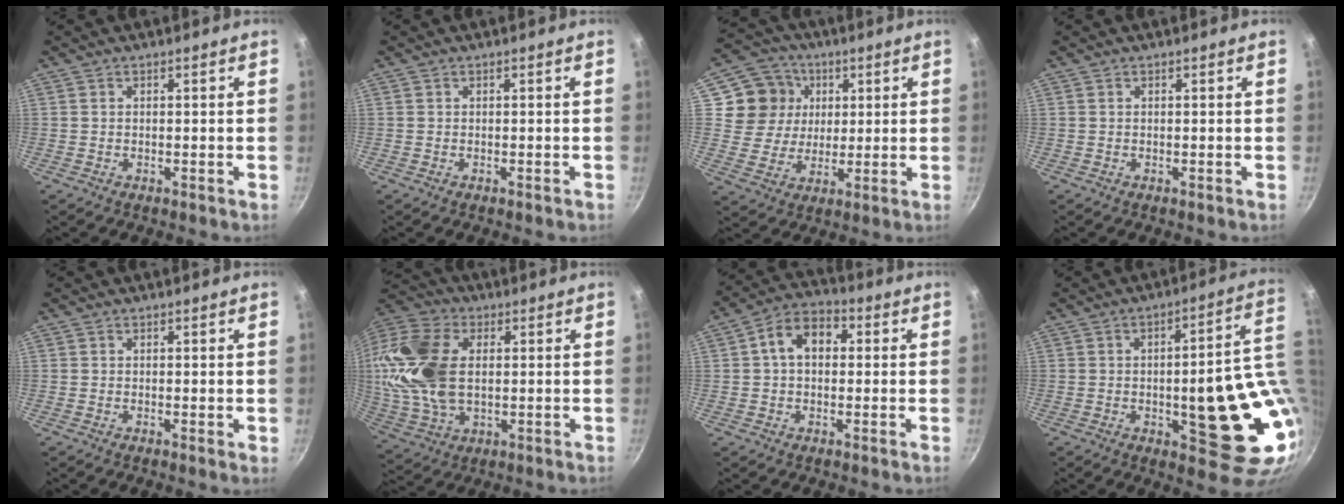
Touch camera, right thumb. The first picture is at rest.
{"total": 0.0}
{"total": 11.2, "force": [3.4, 10.1, 3.5], "torque": [-0.035, -0.003, 0.055]}
{"total": 0.0}
{"total": 0.6, "force": [0.1, 0.2, 0.6], "torque": [-0.010, -0.004, -0.002]}
{"total": 19.9, "force": [2.3, 12.7, 15.1], "torque": [-0.301, 0.010, 0.041]}
{"total": 8.7, "force": [1.3, 6.1, 6.0], "torque": [-0.069, 0.025, 0.005]}
{"total": 19.0, "force": [-0.2, 6.3, 17.9], "torque": [-0.197, -0.005, 0.000]}